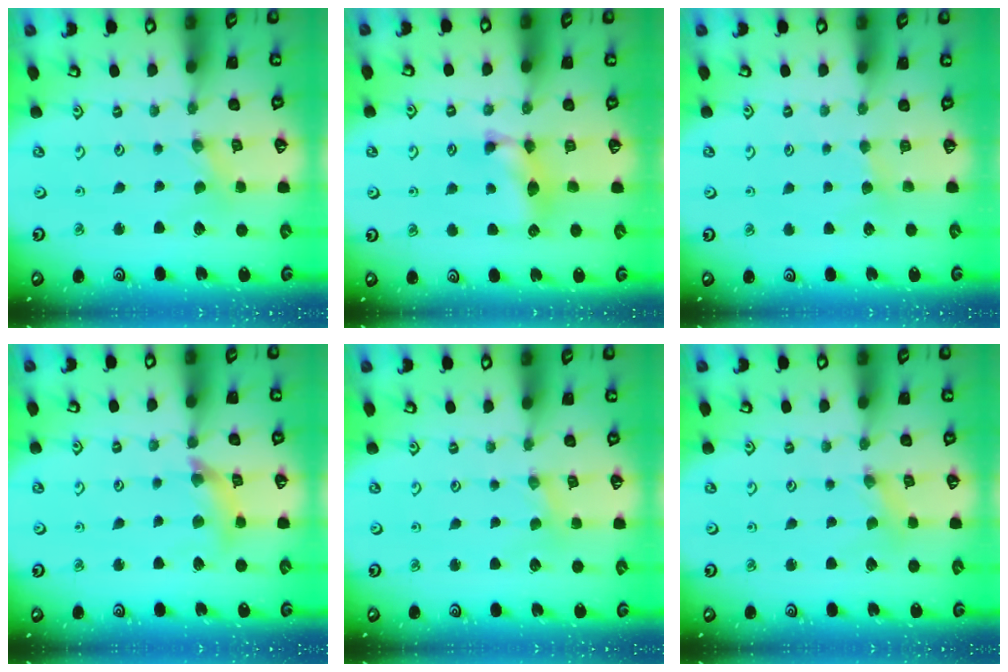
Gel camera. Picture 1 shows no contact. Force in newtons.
{"total": 10.0, "press": 10.0, "slide": 0.4}
{"total": 2.9, "press": 2.9, "slide": 0.3}
{"total": 9.9, "press": 9.8, "slide": 1.1}
{"total": 0.8, "press": 0.8, "slide": 0.1}
{"total": 1.1, "press": 1.1, "slide": 0.1}